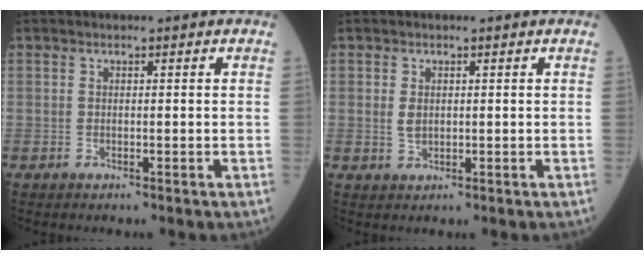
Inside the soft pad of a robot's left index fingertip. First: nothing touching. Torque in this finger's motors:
{"motor_torque": [0.52, -0.20, 0.04, -0.01]}